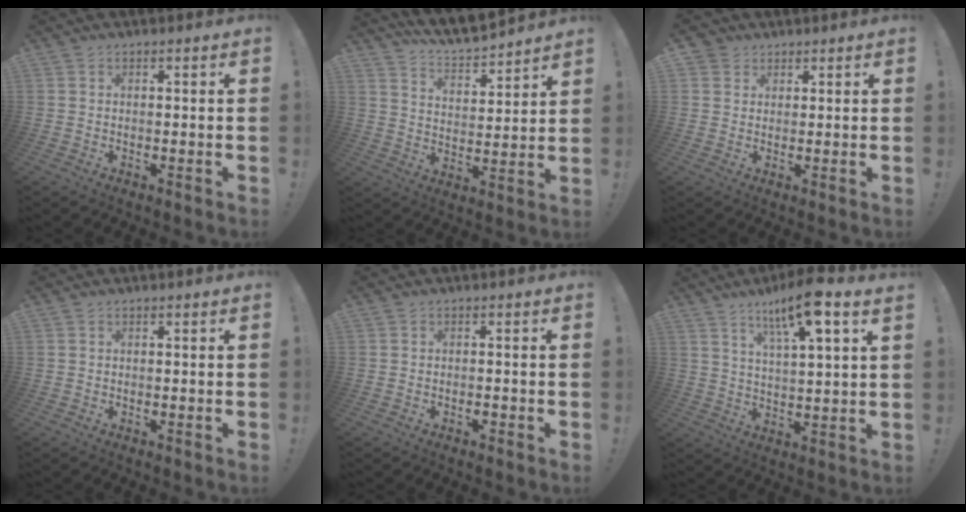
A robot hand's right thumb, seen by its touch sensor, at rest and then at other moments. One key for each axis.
{"total": 9.4, "fx": 8.9, "fy": 2.0, "fz": 2.5, "tx": -0.057, "ty": -0.081, "tz": 0.159}
{"total": 3.2, "fx": 2.1, "fy": 2.4, "fz": 0.5, "tx": -0.003, "ty": -0.008, "tz": 0.038}
{"total": 0.0}
{"total": 0.9, "fx": -0.8, "fy": 0.2, "fz": 0.4, "tx": -0.005, "ty": -0.001, "tz": -0.014}
{"total": 12.2, "fx": 7.4, "fy": 1.6, "fz": 9.6, "tx": -0.156, "ty": -0.036, "tz": 0.115}